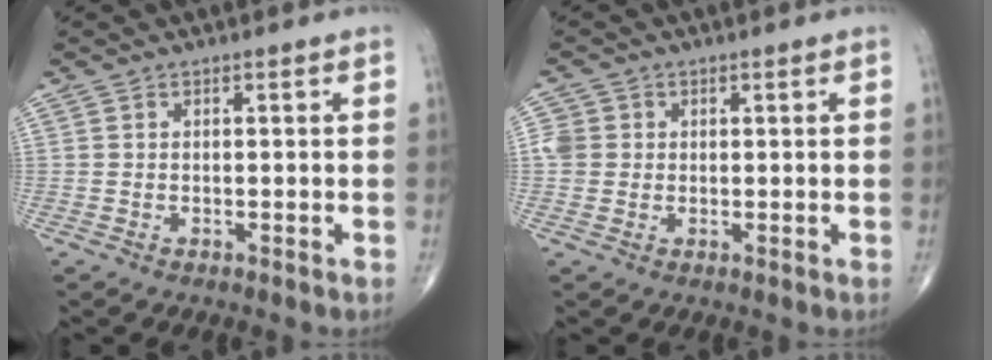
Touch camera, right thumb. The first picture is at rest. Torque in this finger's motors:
{"motor_torque": [-0.06, -0.05, 0.25, 0.17, -0.02]}